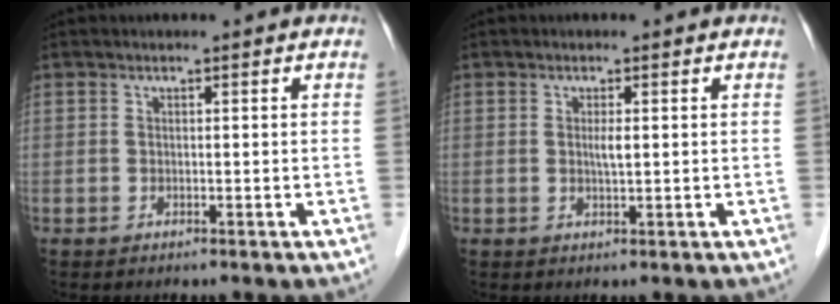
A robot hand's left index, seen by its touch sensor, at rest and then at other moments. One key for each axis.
{"total": 1.4, "fx": -0.3, "fy": 0.1, "fz": 1.4, "tx": -0.031, "ty": -0.006, "tz": -0.004}